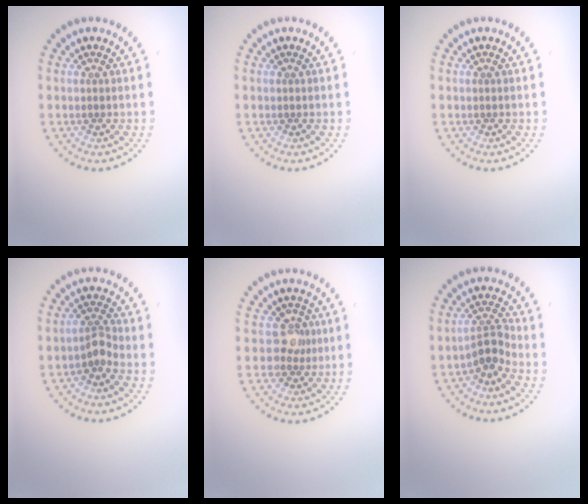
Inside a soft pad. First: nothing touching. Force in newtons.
{"total": 0.0}
{"total": 0.0}
{"total": 1.9, "press": 1.4, "slide": 1.3}
{"total": 2.1, "press": 1.7, "slide": 1.2}
{"total": 2.5, "press": 1.8, "slide": 1.7}